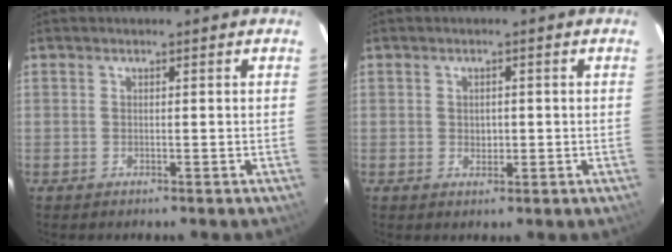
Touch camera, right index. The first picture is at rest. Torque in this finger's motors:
{"motor_torque": [0.00, 0.04, 0.00, 0.00]}